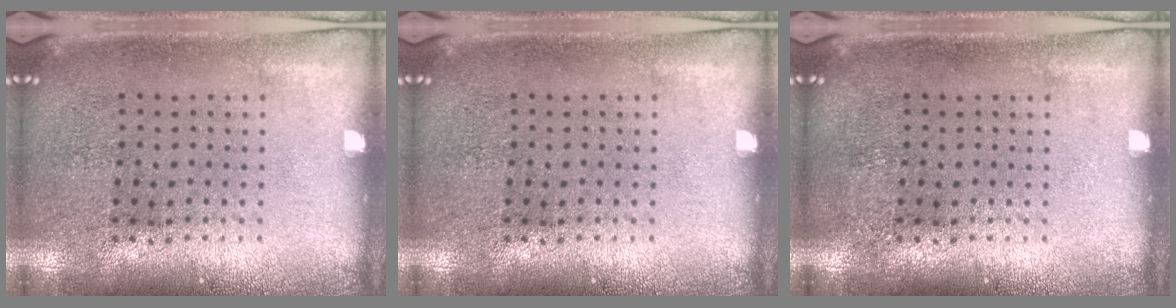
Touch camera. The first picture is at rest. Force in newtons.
{"total": 0.0}
{"total": 0.0}